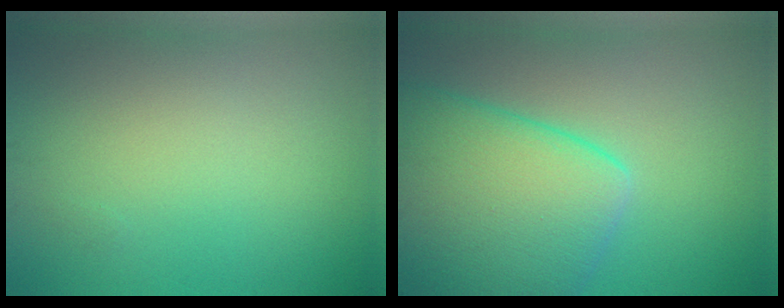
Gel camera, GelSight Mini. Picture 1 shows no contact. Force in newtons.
{"total": 10.0, "press": 10.0, "slide": 0.4}